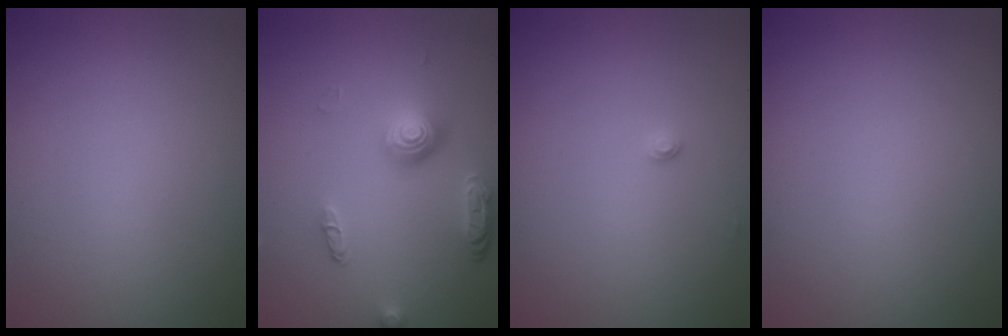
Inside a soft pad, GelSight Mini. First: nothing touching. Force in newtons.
{"total": 3.7, "press": 2.8, "slide": 2.5}
{"total": 0.8, "press": 0.8, "slide": 0.0}
{"total": 0.0}